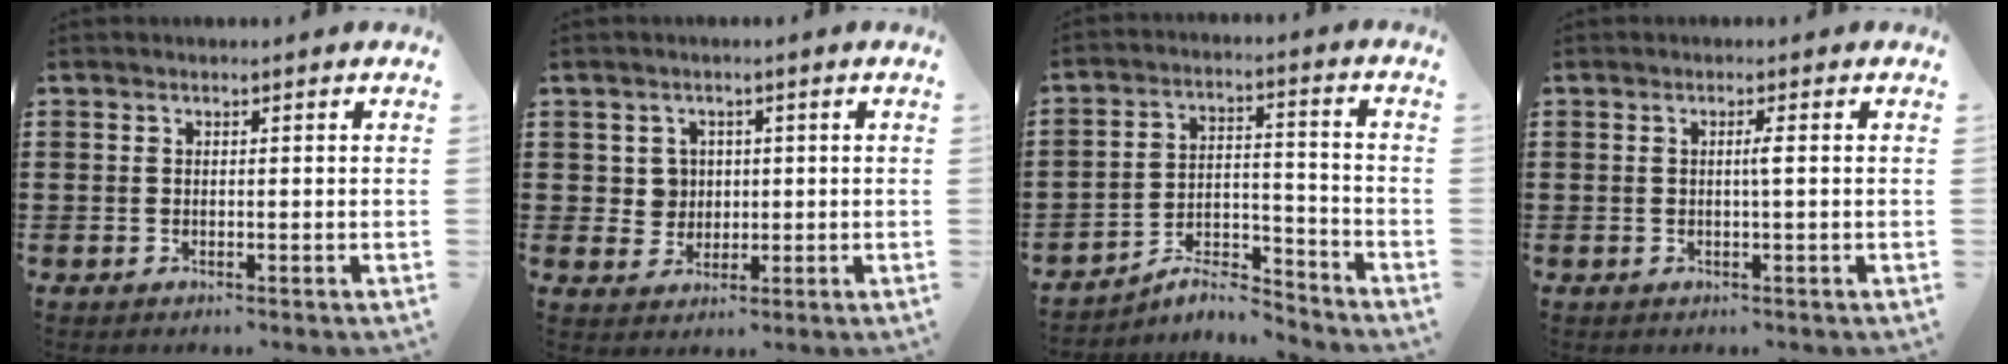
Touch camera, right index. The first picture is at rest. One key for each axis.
{"total": 3.9, "fx": 0.9, "fy": 3.6, "fz": 1.2, "tx": -0.040, "ty": 0.013, "tz": 0.015}
{"total": 7.1, "fx": -6.4, "fy": 1.5, "fz": 2.6, "tx": -0.043, "ty": 0.010, "tz": -0.121}
{"total": 1.2, "fx": 0.0, "fy": -0.2, "fz": 1.2, "tx": -0.023, "ty": -0.004, "tz": -0.001}